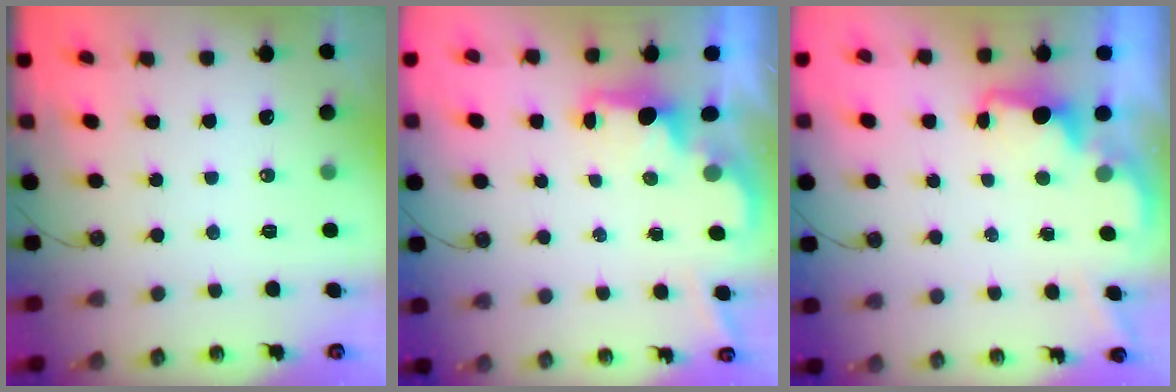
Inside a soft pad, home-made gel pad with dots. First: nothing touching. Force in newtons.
{"total": 1.7, "press": 1.6, "slide": 0.7}
{"total": 1.7, "press": 1.5, "slide": 0.7}